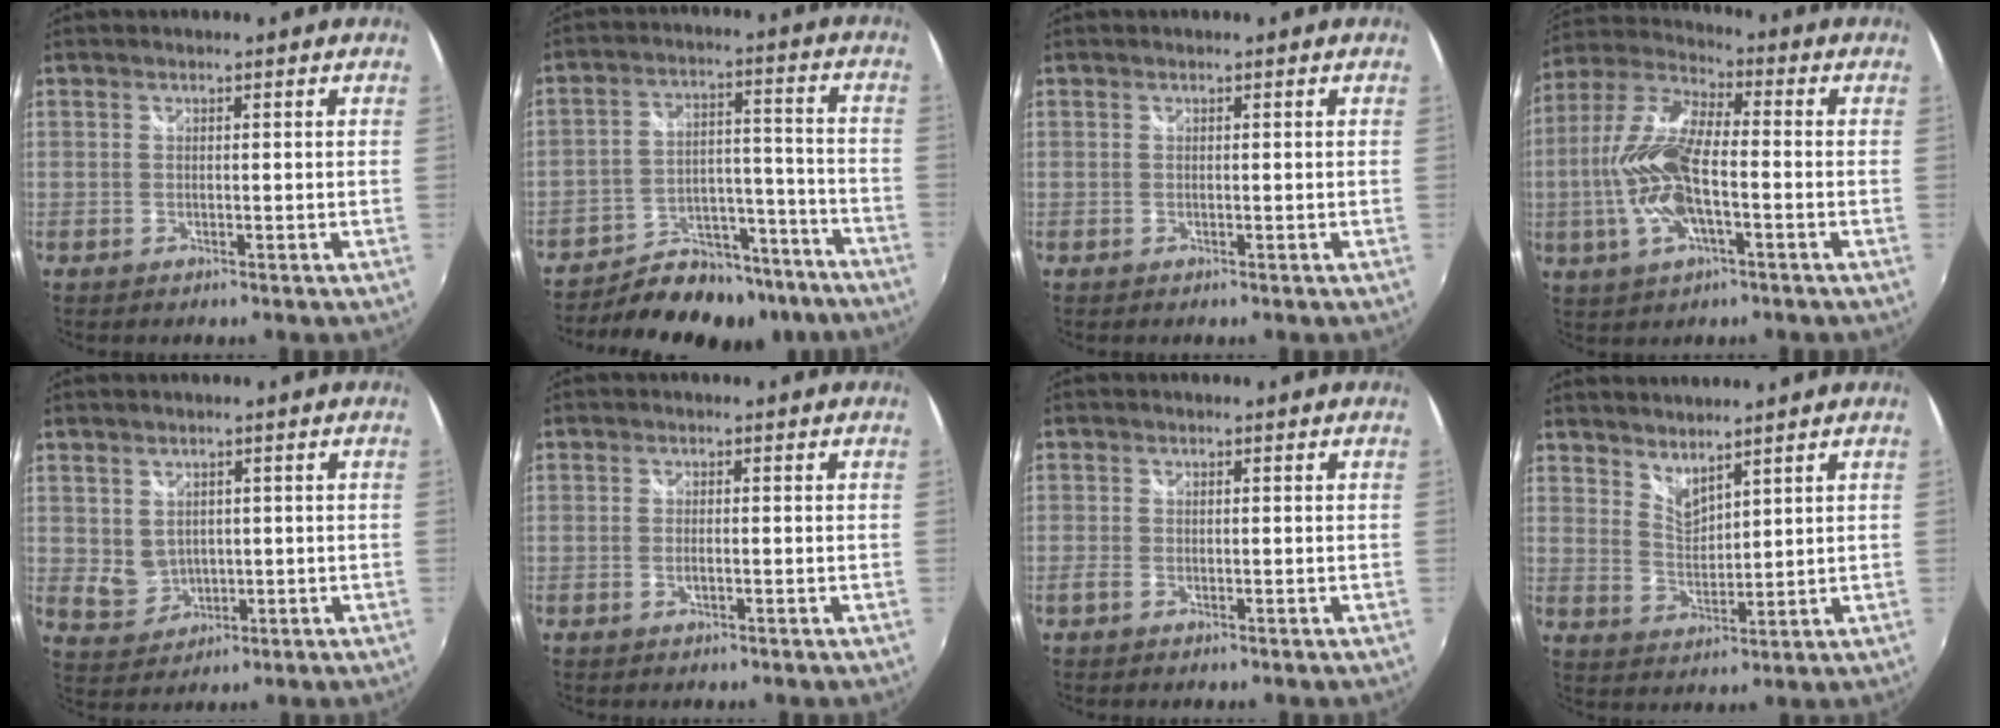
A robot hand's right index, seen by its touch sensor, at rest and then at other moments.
{"total": 18.7, "force": [-15.6, 8.4, 5.8], "torque": [-0.110, 0.037, -0.205]}
{"total": 0.0}
{"total": 14.6, "force": [-2.8, 5.6, 13.2], "torque": [-0.275, 0.002, -0.060]}
{"total": 4.6, "force": [1.0, 3.9, 2.1], "torque": [-0.039, -0.001, 0.033]}
{"total": 1.4, "force": [-0.4, 0.4, 1.3], "torque": [-0.026, -0.002, -0.009]}
{"total": 1.1, "force": [-0.5, 0.3, 0.9], "torque": [-0.019, -0.004, -0.012]}
{"total": 5.0, "force": [4.5, 1.1, 1.8], "torque": [-0.026, -0.006, 0.082]}